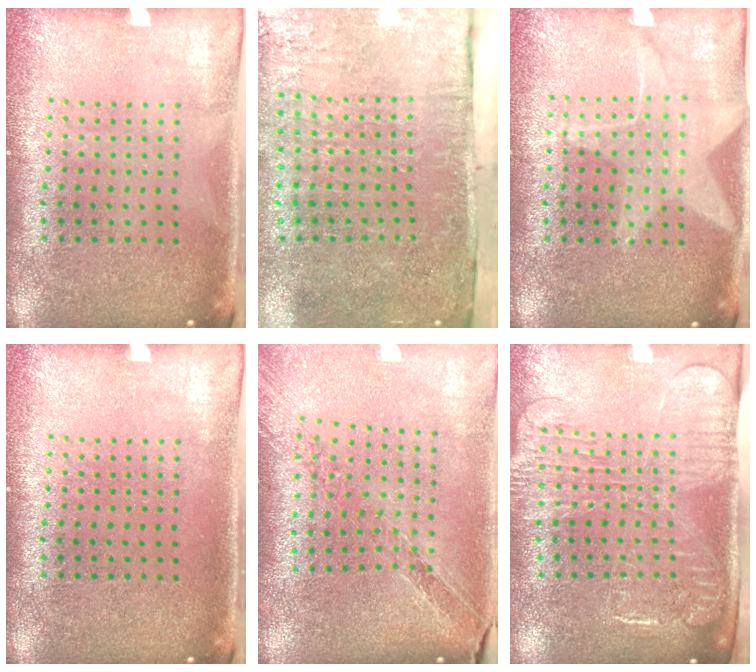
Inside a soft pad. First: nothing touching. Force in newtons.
{"total": 4.8, "press": 3.8, "slide": 2.9}
{"total": 1.4, "press": 1.4, "slide": 0.1}
{"total": 0.0}
{"total": 1.0, "press": 1.0, "slide": 0.0}
{"total": 2.5, "press": 2.1, "slide": 1.4}